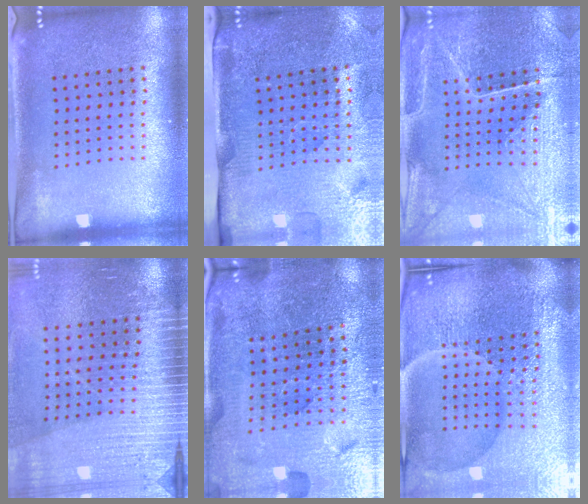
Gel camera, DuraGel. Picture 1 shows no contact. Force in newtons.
{"total": 4.3, "press": 3.7, "slide": 2.2}
{"total": 2.9, "press": 2.9, "slide": 0.2}
{"total": 3.6, "press": 3.4, "slide": 1.2}
{"total": 4.8, "press": 4.6, "slide": 1.3}
{"total": 7.3, "press": 6.4, "slide": 3.5}